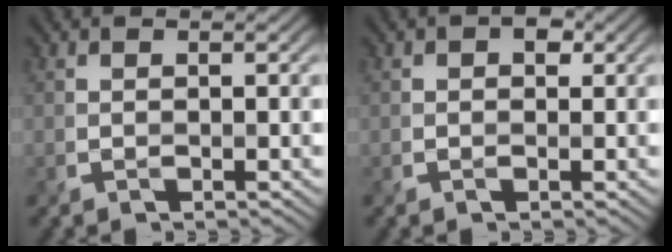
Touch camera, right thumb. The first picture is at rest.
{"total": 2.1, "force": [0.5, 1.6, 1.2], "torque": [-0.015, -0.001, 0.004]}